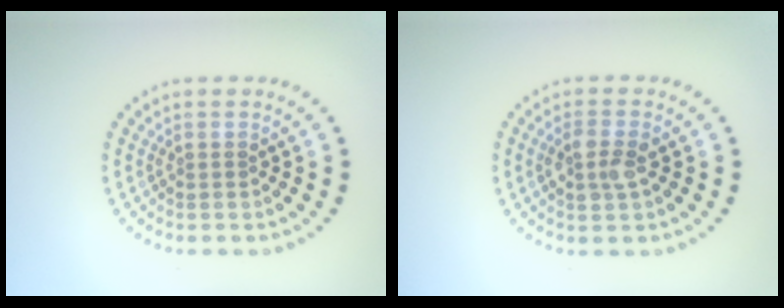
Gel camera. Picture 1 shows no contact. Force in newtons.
{"total": 2.4, "press": 2.4, "slide": 0.3}